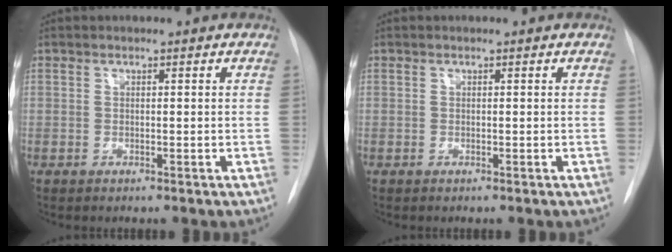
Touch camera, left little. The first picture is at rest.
{"total": 0.0}